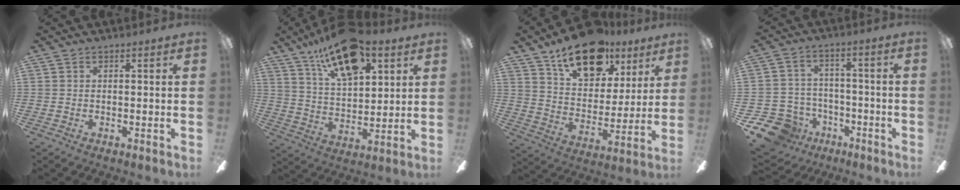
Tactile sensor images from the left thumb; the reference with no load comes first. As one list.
[{"total": 19.2, "force": [12.1, 8.6, 12.2], "torque": [-0.198, -0.053, 0.206]}, {"total": 19.5, "force": [13.1, 10.5, 10.0], "torque": [-0.154, -0.072, 0.227]}, {"total": 11.0, "force": [-6.9, 7.8, 3.5], "torque": [-0.098, 0.043, -0.123]}]